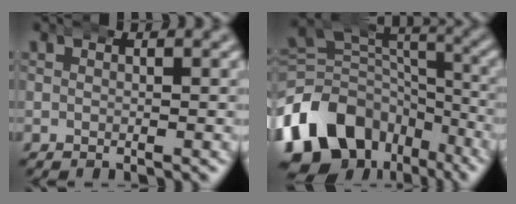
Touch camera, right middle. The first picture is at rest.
{"total": 15.3, "force": [-4.5, 12.3, 7.9], "torque": [-0.163, -0.058, -0.063]}